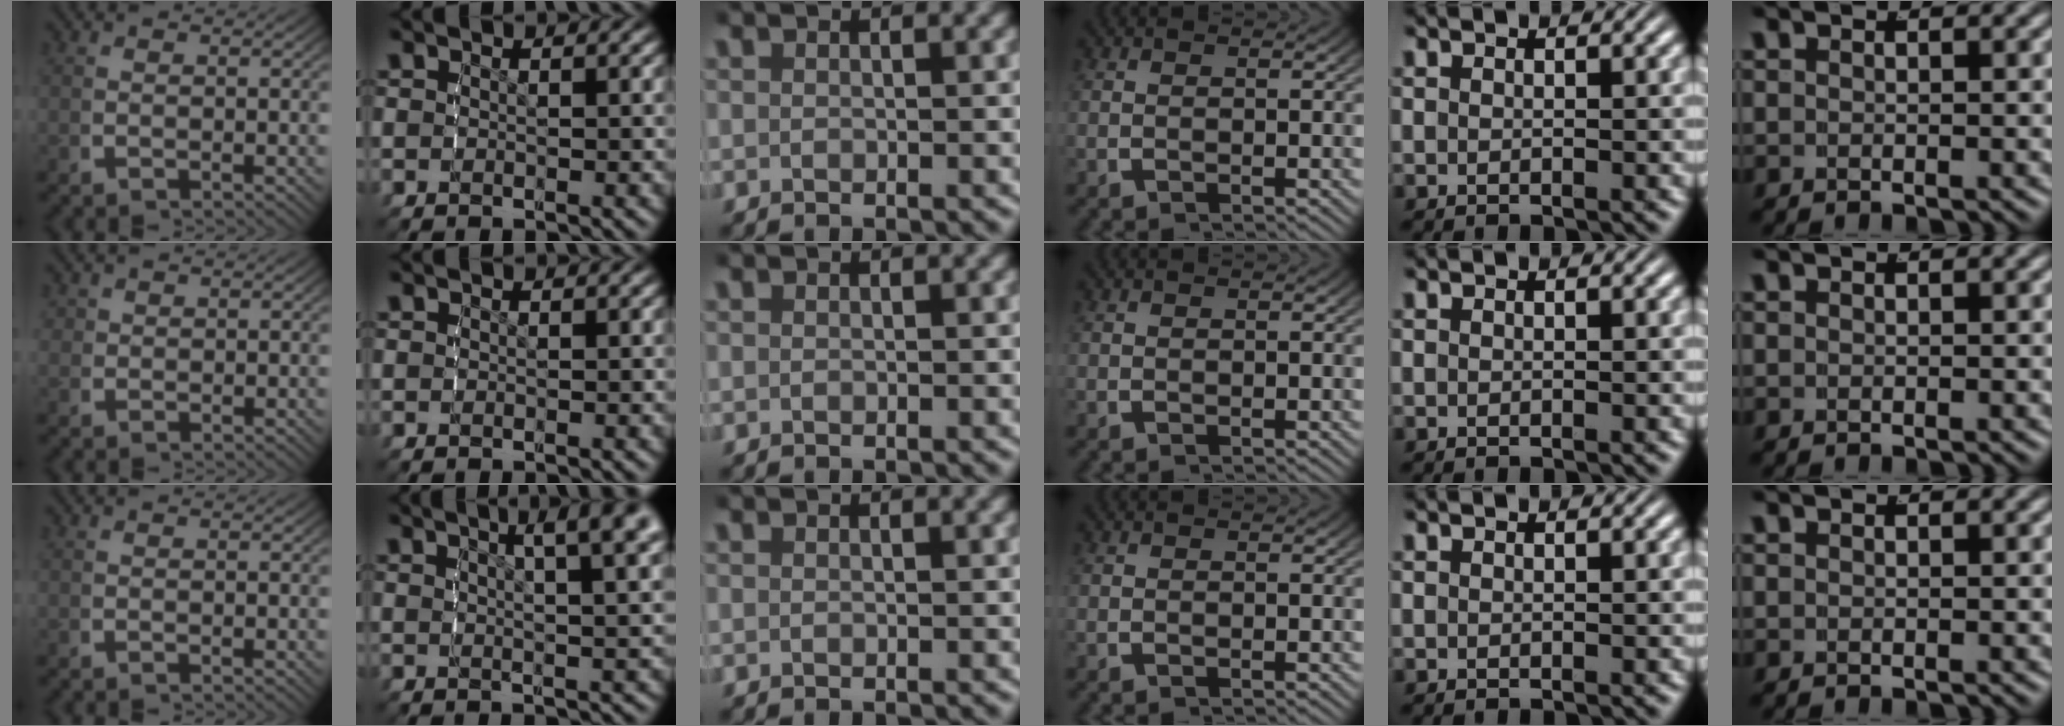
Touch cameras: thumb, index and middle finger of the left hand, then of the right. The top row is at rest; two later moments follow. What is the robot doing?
{"motion": "lift_and_place", "object": "condiment"}